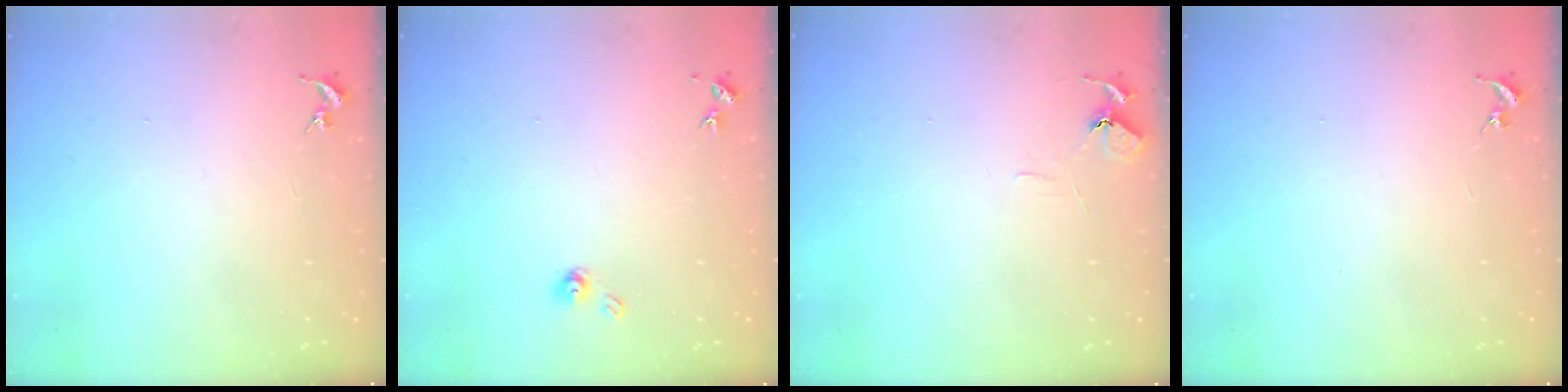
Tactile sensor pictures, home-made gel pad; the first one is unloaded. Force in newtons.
{"total": 4.9, "press": 4.9, "slide": 0.5}
{"total": 5.8, "press": 5.8, "slide": 0.6}
{"total": 0.0}